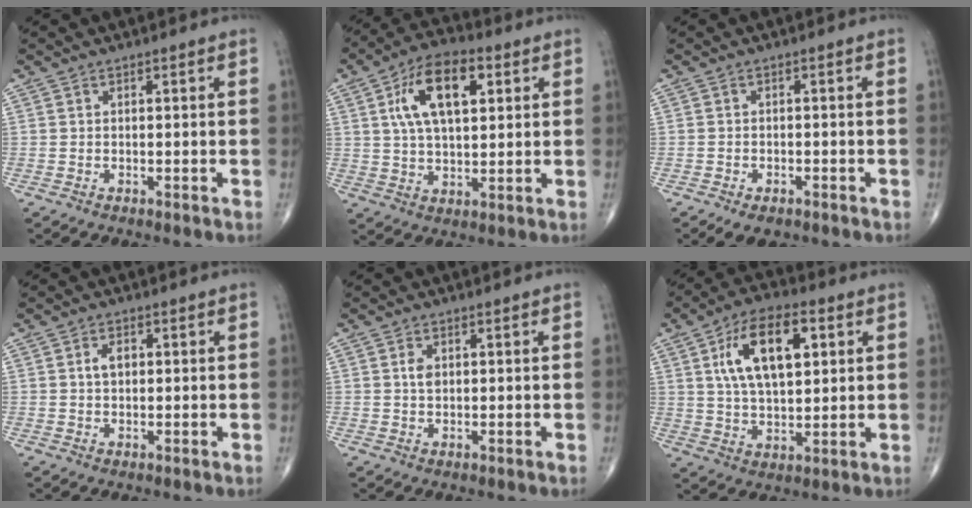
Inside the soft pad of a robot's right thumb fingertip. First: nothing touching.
{"total": 13.9, "force": [4.4, 7.0, 11.2], "torque": [-0.188, 0.004, 0.075]}
{"total": 4.4, "force": [-2.8, 2.3, 2.4], "torque": [-0.033, 0.005, -0.040]}
{"total": 2.5, "force": [0.4, 1.6, 1.9], "torque": [-0.029, 0.004, 0.006]}
{"total": 2.1, "force": [0.5, 1.4, 1.5], "torque": [-0.025, -0.001, 0.009]}
{"total": 14.9, "force": [4.6, 7.2, 12.2], "torque": [-0.200, 0.000, 0.080]}